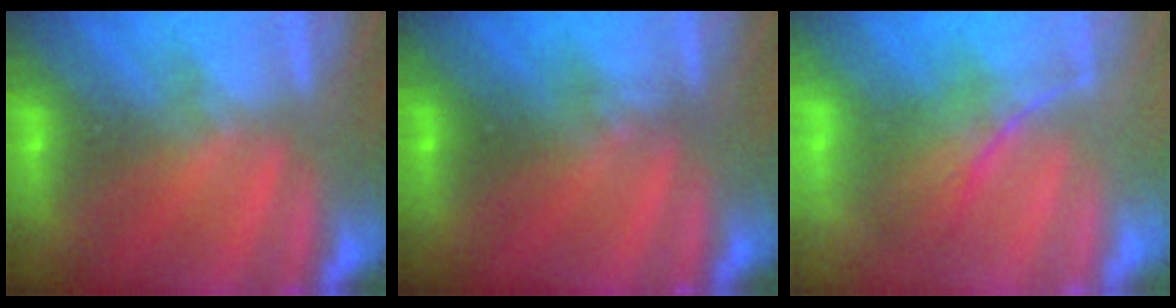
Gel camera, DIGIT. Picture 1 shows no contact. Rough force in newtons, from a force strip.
{"total": 2.3}
{"total": 2.3}